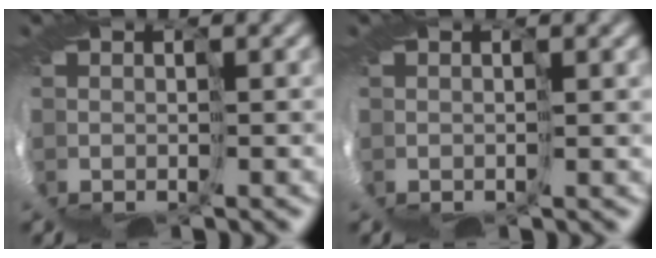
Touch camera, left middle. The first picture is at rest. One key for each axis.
{"total": 0.8, "fx": 0.5, "fy": -0.3, "fz": 0.5, "tx": -0.013, "ty": -0.001, "tz": 0.003}